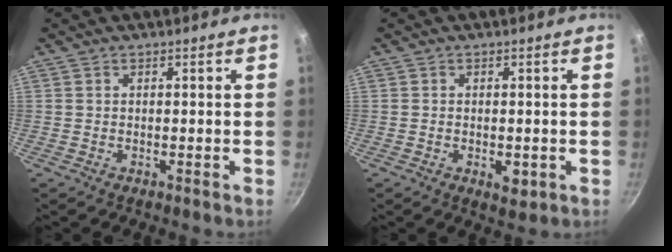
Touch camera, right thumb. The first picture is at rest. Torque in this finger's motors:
{"motor_torque": [0.23, 0.81, 0.33, -0.06, -0.01]}